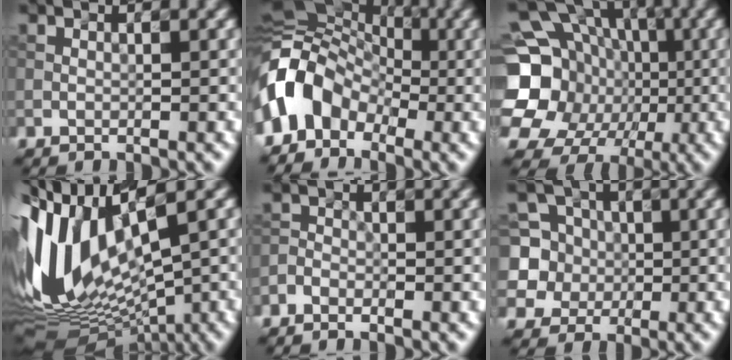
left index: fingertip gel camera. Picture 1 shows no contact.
{"total": 7.2, "force": [-2.7, 5.5, 3.7], "torque": [-0.061, 0.014, -0.069]}
{"total": 20.7, "force": [-2.7, 18.7, 8.4], "torque": [-0.195, -0.006, -0.074]}
{"total": 13.0, "force": [0.0, 6.3, 11.4], "torque": [-0.246, 0.001, 0.020]}
{"total": 1.3, "force": [-1.1, 0.6, 0.3], "torque": [-0.006, 0.002, -0.028]}
{"total": 6.7, "force": [0.4, 6.5, 1.7], "torque": [-0.033, 0.031, 0.003]}